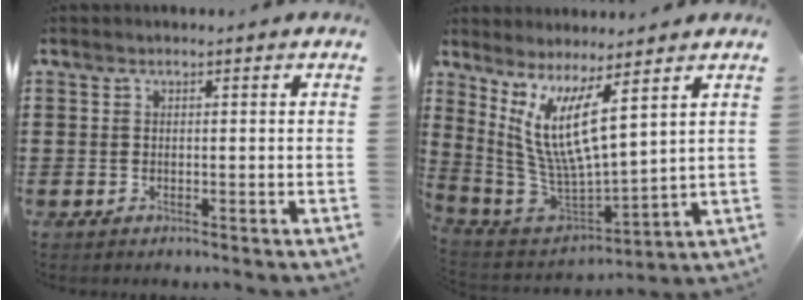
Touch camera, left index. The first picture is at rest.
{"total": 10.2, "force": [4.2, 2.0, 9.1], "torque": [-0.216, -0.043, 0.069]}